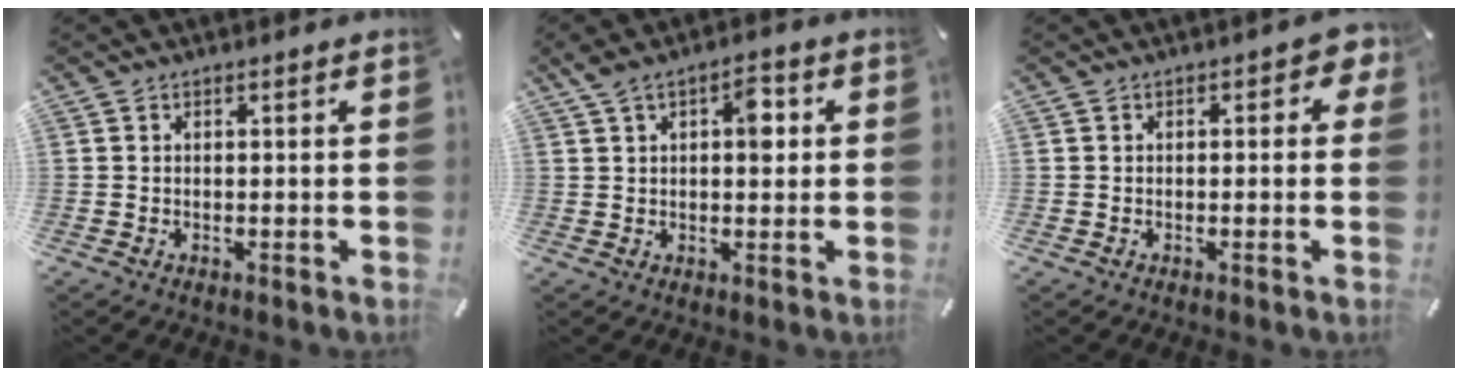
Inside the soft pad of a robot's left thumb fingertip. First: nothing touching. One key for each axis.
{"total": 6.6, "fx": 1.8, "fy": 3.6, "fz": 5.2, "tx": -0.066, "ty": -0.004, "tz": 0.023}
{"total": 2.6, "fx": 0.0, "fy": 1.4, "fz": 2.2, "tx": -0.026, "ty": 0.001, "tz": -0.004}